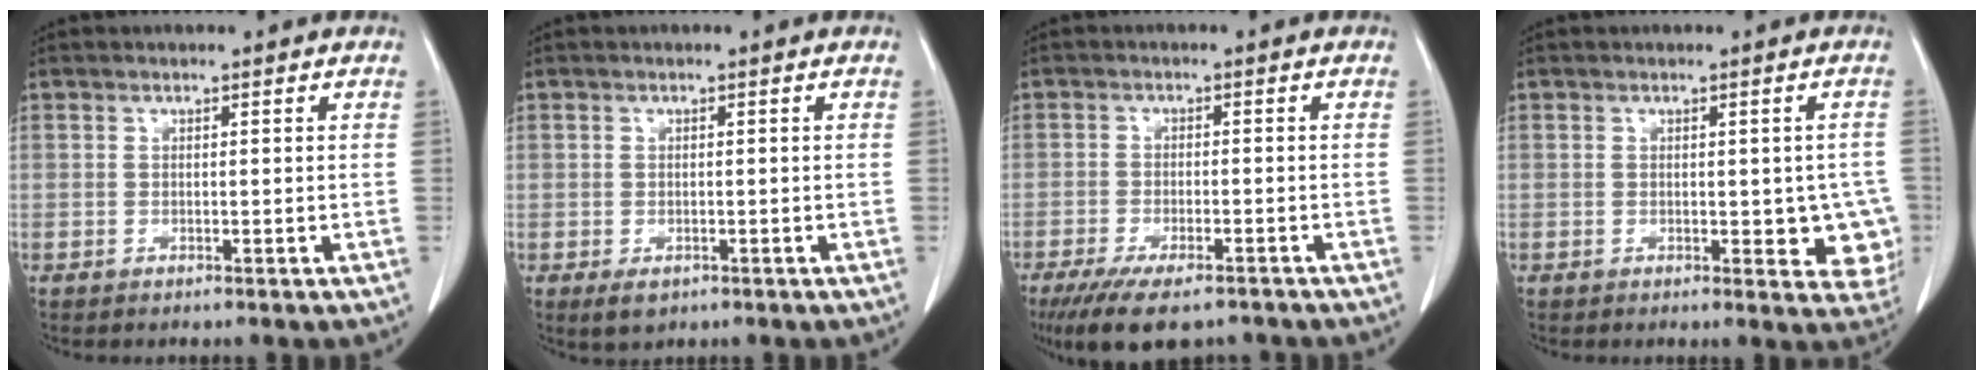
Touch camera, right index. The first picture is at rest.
{"total": 2.3, "force": [-1.1, 1.6, 1.3], "torque": [-0.018, -0.001, -0.008]}
{"total": 11.5, "force": [-8.7, 3.5, 6.6], "torque": [-0.106, -0.014, -0.132]}
{"total": 6.6, "force": [-0.9, 3.1, 5.8], "torque": [-0.042, 0.000, -0.008]}